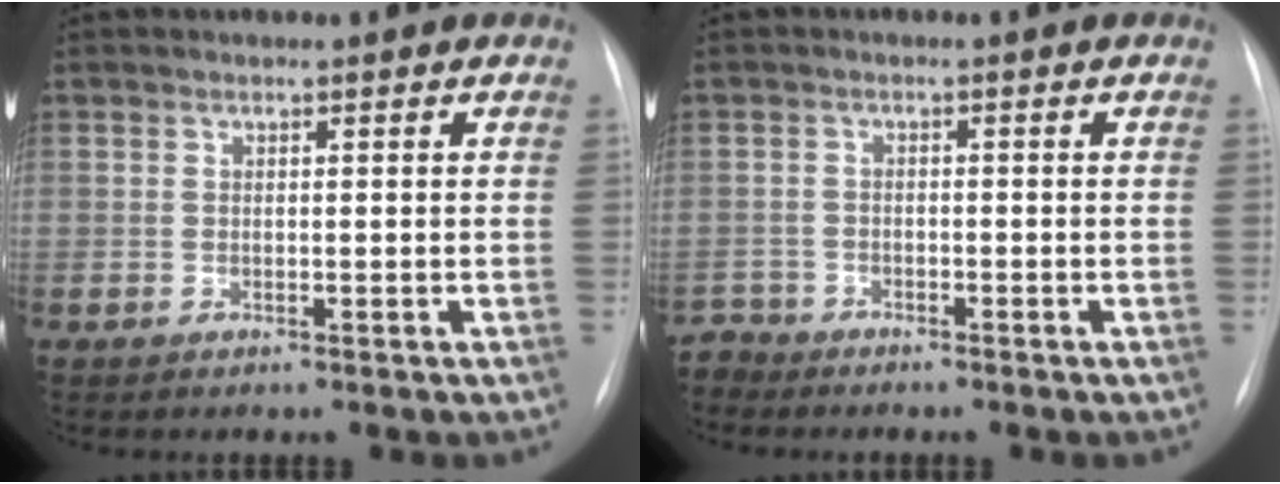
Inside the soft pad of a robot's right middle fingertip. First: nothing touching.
{"total": 2.4, "force": [-2.1, 0.5, -1.0], "torque": [0.023, -0.005, -0.042]}